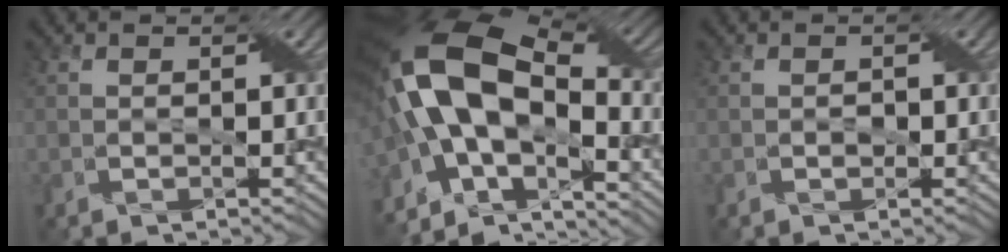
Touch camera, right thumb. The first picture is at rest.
{"total": 16.9, "force": [-2.6, 8.5, 14.4], "torque": [-0.291, 0.005, -0.052]}
{"total": 0.7, "force": [-0.2, 0.6, 0.2], "torque": [-0.001, -0.001, -0.004]}